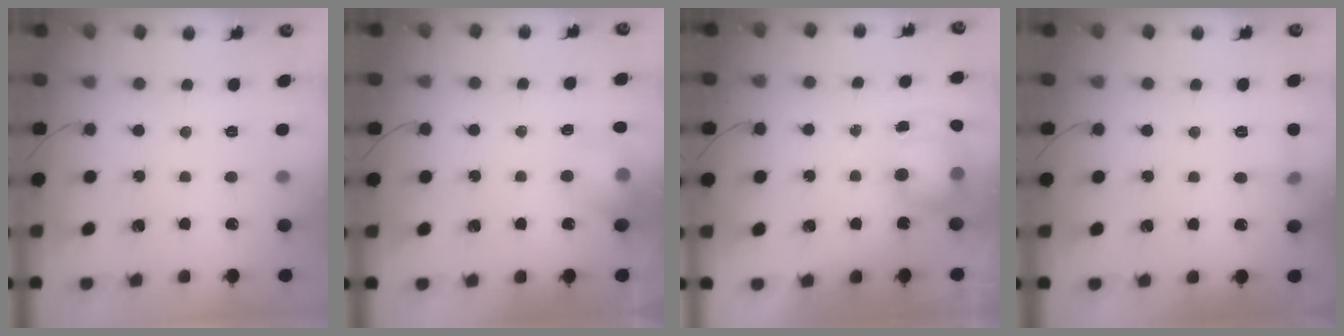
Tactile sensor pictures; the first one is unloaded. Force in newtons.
{"total": 11.1, "press": 10.9, "slide": 1.9}
{"total": 8.8, "press": 8.4, "slide": 2.6}
{"total": 5.8, "press": 5.6, "slide": 1.5}